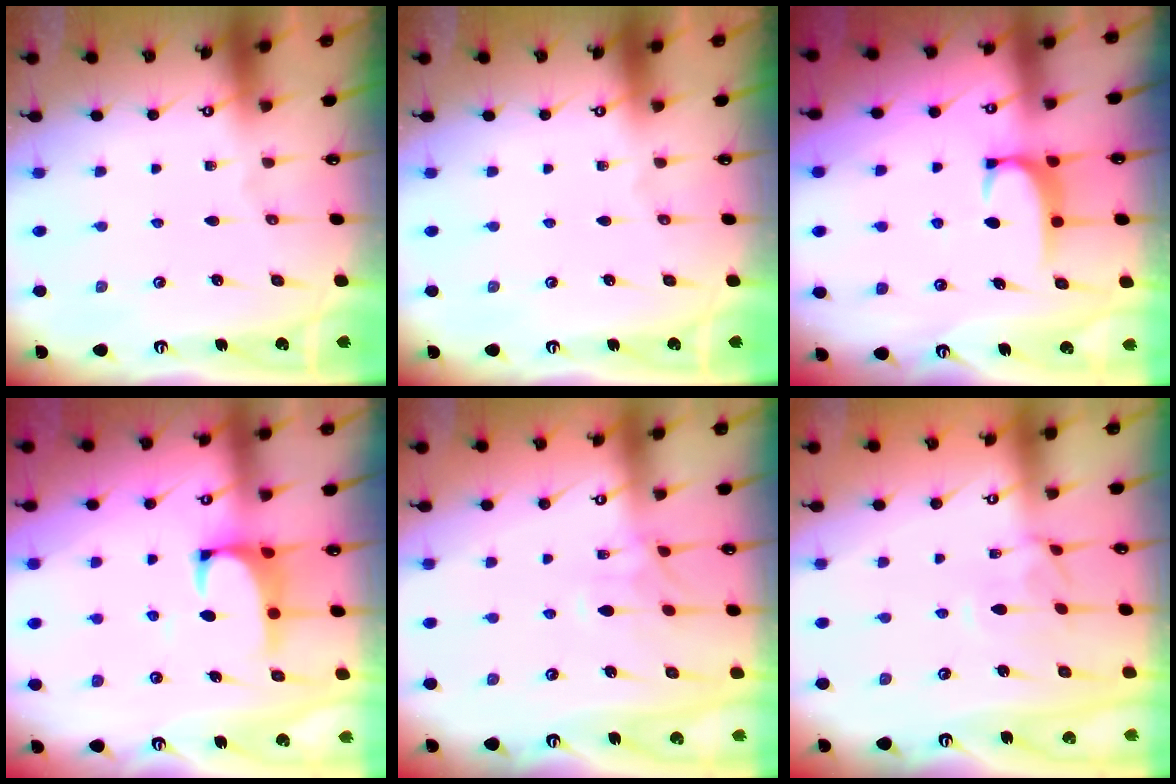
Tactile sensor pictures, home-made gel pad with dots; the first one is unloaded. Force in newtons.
{"total": 0.0}
{"total": 1.9, "press": 1.8, "slide": 0.5}
{"total": 1.7, "press": 1.5, "slide": 0.7}
{"total": 0.8, "press": 0.0, "slide": 0.8}
{"total": 2.2, "press": 2.1, "slide": 0.5}